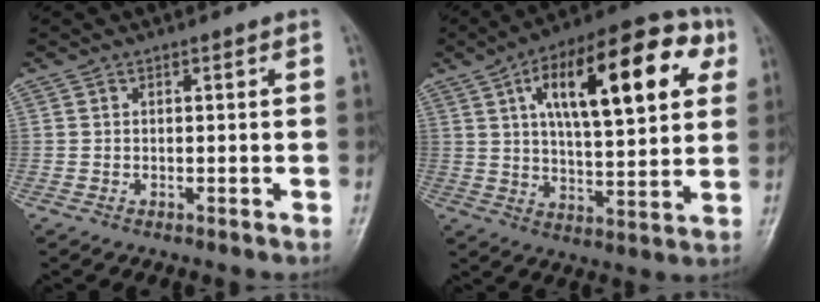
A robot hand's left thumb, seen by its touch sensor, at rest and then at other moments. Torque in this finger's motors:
{"motor_torque": [1.79, 1.84, 1.96, -0.81, 0.30]}